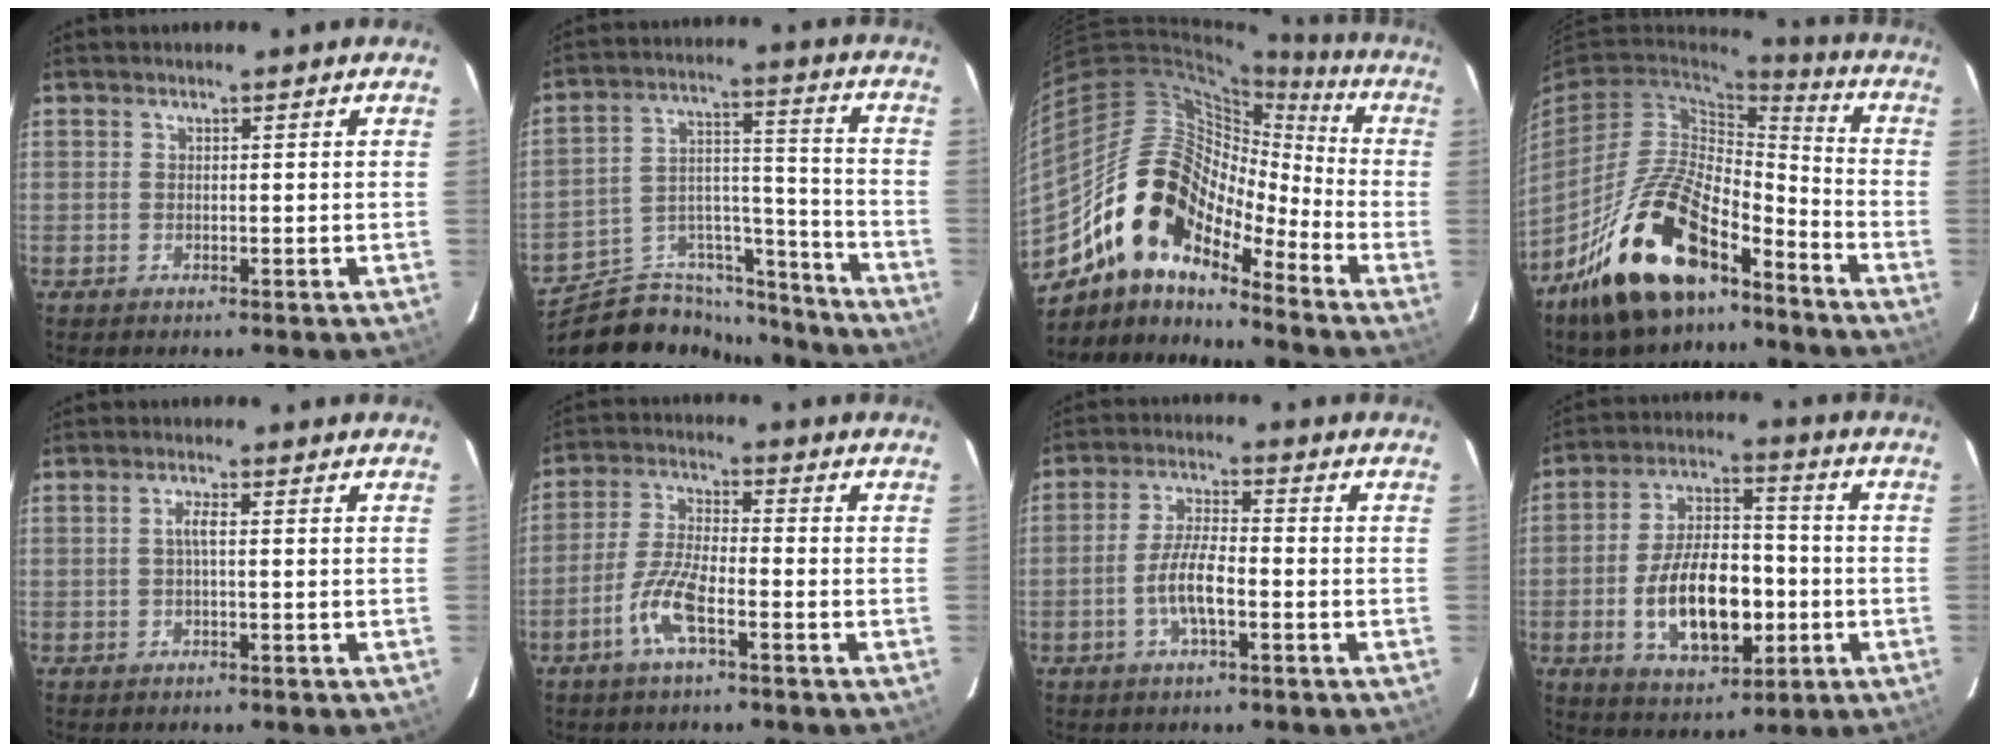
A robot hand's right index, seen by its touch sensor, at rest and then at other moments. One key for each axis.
{"total": 17.8, "fx": -15.8, "fy": 7.1, "fz": 4.0, "tx": -0.065, "ty": 0.068, "tz": -0.238}
{"total": 16.5, "fx": -11.5, "fy": 7.7, "fz": 8.9, "tx": -0.158, "ty": 0.011, "tz": -0.228}
{"total": 20.9, "fx": -13.7, "fy": 8.9, "fz": 13.1, "tx": -0.253, "ty": 0.004, "tz": -0.234}
{"total": 1.8, "fx": 0.0, "fy": 0.1, "fz": 1.8, "tx": -0.034, "ty": 0.004, "tz": -0.002}
{"total": 7.7, "fx": -4.1, "fy": 1.8, "fz": 6.2, "tx": -0.136, "ty": 0.002, "tz": -0.083}
{"total": 6.6, "fx": -2.4, "fy": 1.7, "fz": 5.9, "tx": -0.120, "ty": 0.003, "tz": -0.046}
{"total": 15.8, "fx": -3.8, "fy": 8.2, "fz": 13.0, "tx": -0.251, "ty": 0.008, "tz": -0.049}